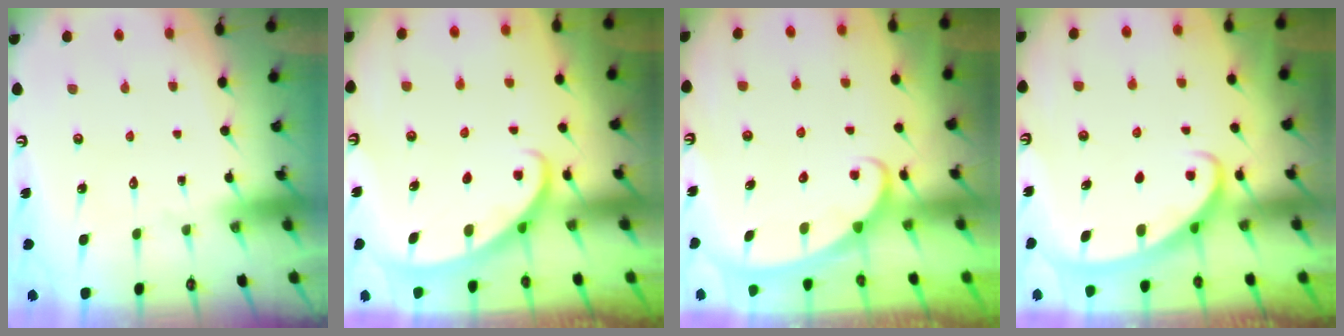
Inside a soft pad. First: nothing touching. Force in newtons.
{"total": 2.9, "press": 2.9, "slide": 0.1}
{"total": 2.5, "press": 2.5, "slide": 0.4}
{"total": 2.5, "press": 2.5, "slide": 0.5}